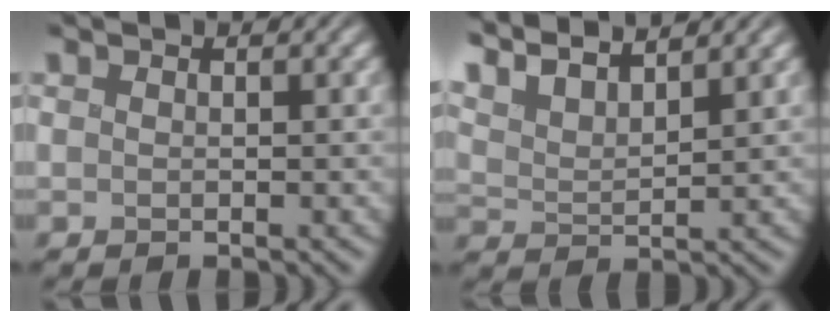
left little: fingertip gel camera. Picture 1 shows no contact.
{"total": 7.6, "force": [6.1, 2.2, 3.9], "torque": [-0.110, 0.029, 0.094]}